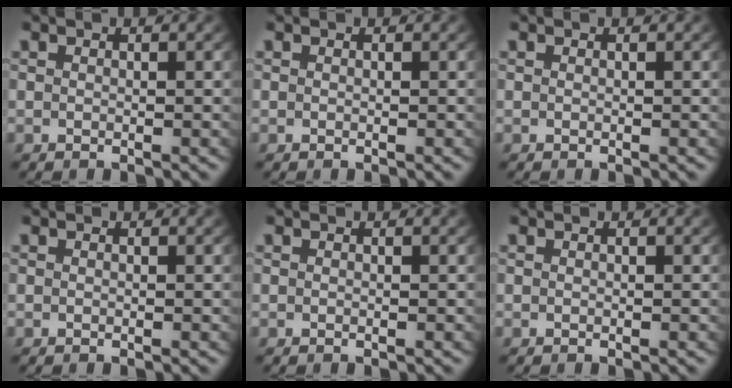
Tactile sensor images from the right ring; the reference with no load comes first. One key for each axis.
{"total": 0.0}
{"total": 0.0}
{"total": 0.0}
{"total": 0.0}
{"total": 0.0}